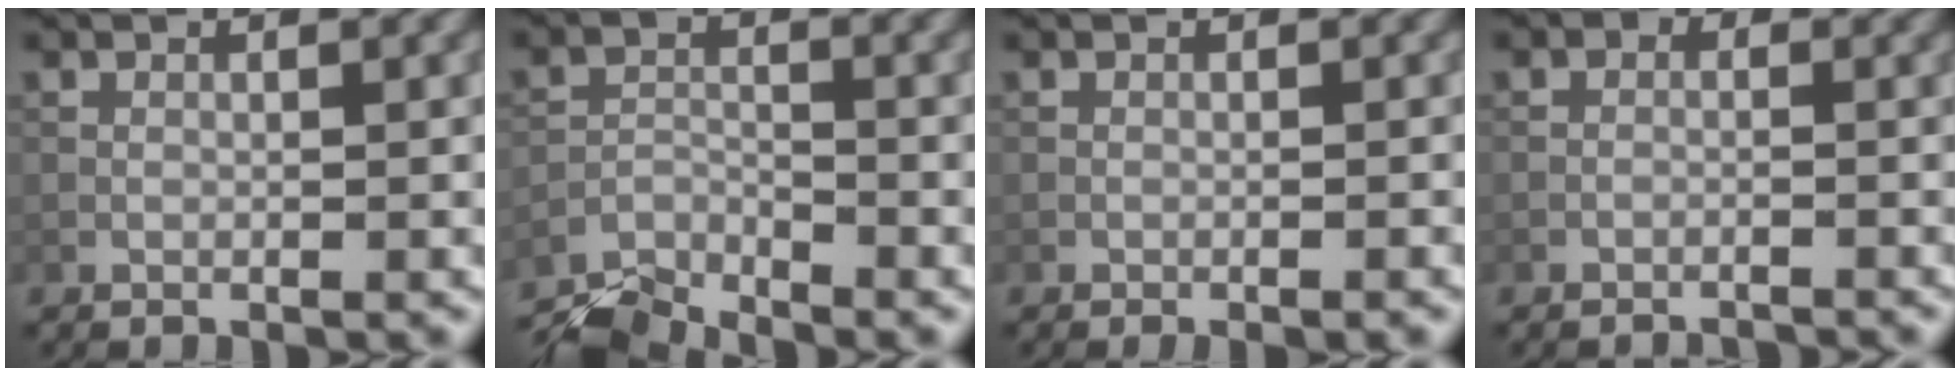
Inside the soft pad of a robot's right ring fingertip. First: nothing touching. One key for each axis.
{"total": 4.6, "fx": -4.4, "fy": 0.6, "fz": 1.2, "tx": -0.028, "ty": -0.008, "tz": -0.089}
{"total": 1.1, "fx": -0.6, "fy": 0.2, "fz": 0.9, "tx": -0.008, "ty": 0.005, "tz": -0.013}
{"total": 2.1, "fx": -2.0, "fy": 0.4, "fz": 0.3, "tx": -0.002, "ty": 0.014, "tz": -0.027}